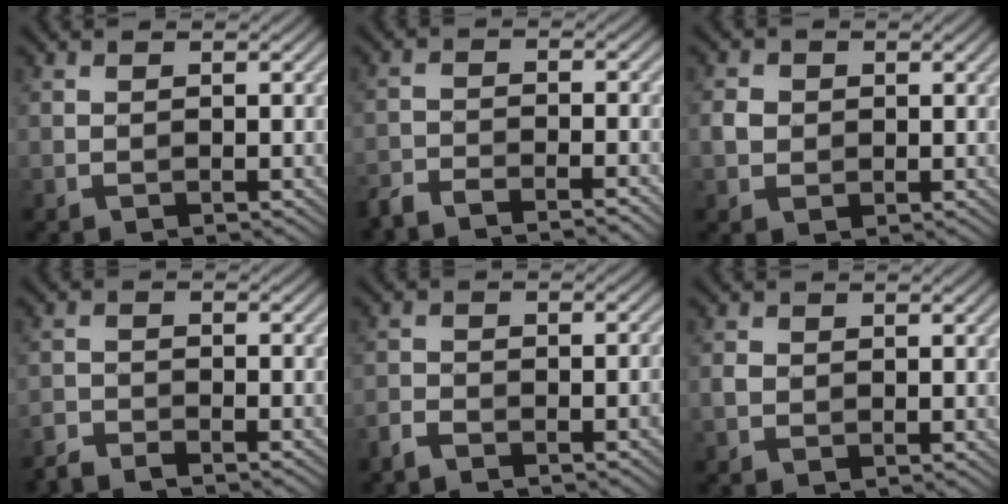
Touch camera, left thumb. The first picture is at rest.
{"total": 4.5, "force": [-4.1, 0.6, 1.7], "torque": [-0.037, -0.008, -0.081]}
{"total": 2.2, "force": [0.2, 2.0, 1.0], "torque": [-0.024, -0.001, 0.000]}
{"total": 3.4, "force": [-3.2, 0.4, 1.0], "torque": [-0.022, -0.007, -0.070]}
{"total": 3.9, "force": [-3.1, 1.0, 2.1], "torque": [-0.039, -0.002, -0.063]}
{"total": 1.2, "force": [-0.1, 1.0, 0.6], "torque": [-0.014, -0.001, -0.005]}